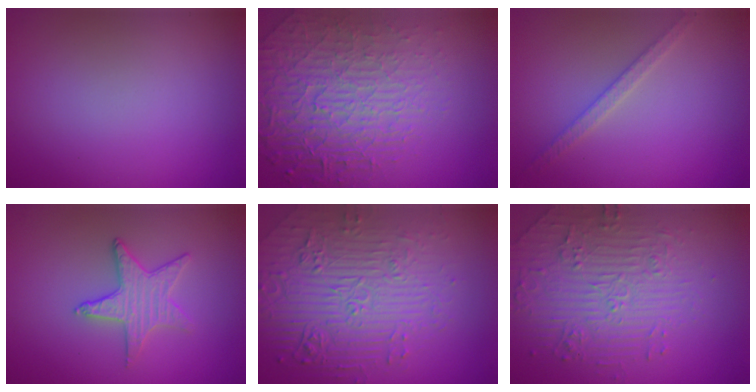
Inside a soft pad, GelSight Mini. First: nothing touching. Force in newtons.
{"total": 8.0, "press": 5.6, "slide": 5.7}
{"total": 1.9, "press": 1.9, "slide": 0.4}
{"total": 2.8, "press": 2.7, "slide": 0.7}
{"total": 7.3, "press": 5.4, "slide": 4.8}
{"total": 4.6, "press": 4.0, "slide": 2.3}